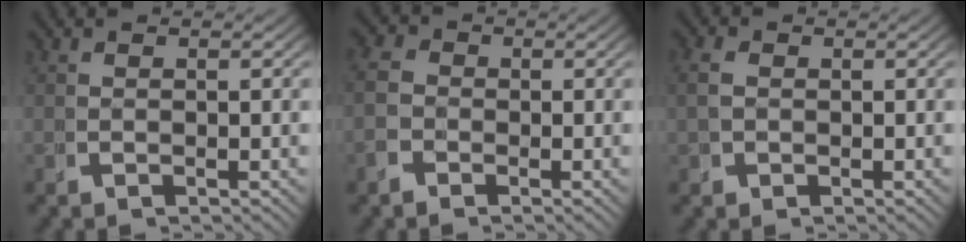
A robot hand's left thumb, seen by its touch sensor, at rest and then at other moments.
{"total": 2.9, "force": [-0.4, 2.7, 0.9], "torque": [-0.014, 0.002, -0.021]}
{"total": 2.5, "force": [0.1, 2.3, 0.9], "torque": [-0.021, -0.003, 0.000]}